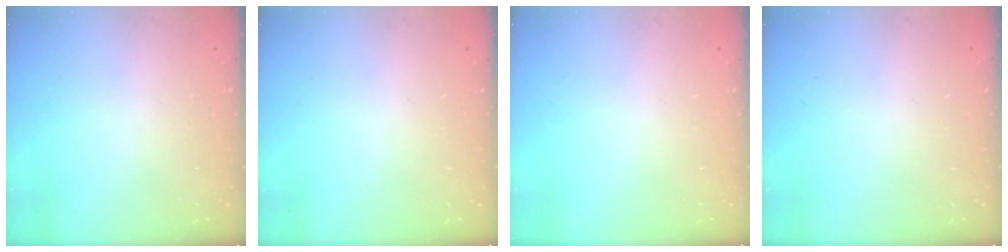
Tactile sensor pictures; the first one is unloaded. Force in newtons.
{"total": 0.0}
{"total": 0.0}
{"total": 0.0}